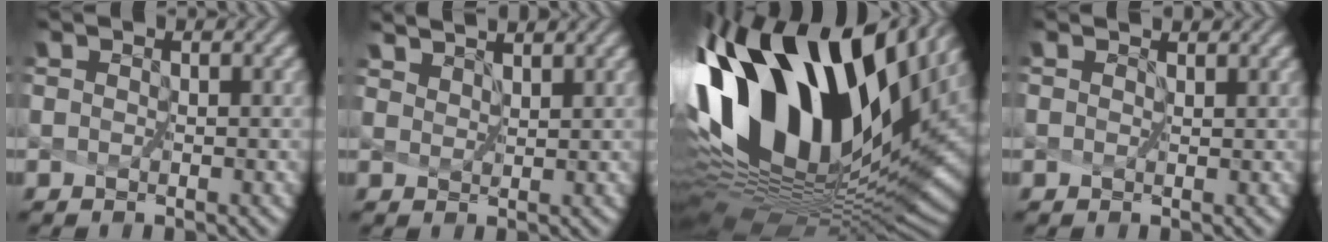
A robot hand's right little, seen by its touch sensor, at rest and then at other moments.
{"total": 3.8, "force": [3.6, 0.6, 0.9], "torque": [-0.040, -0.003, 0.073]}
{"total": 17.2, "force": [5.6, 8.5, 13.9], "torque": [-0.260, 0.002, 0.112]}
{"total": 0.0}